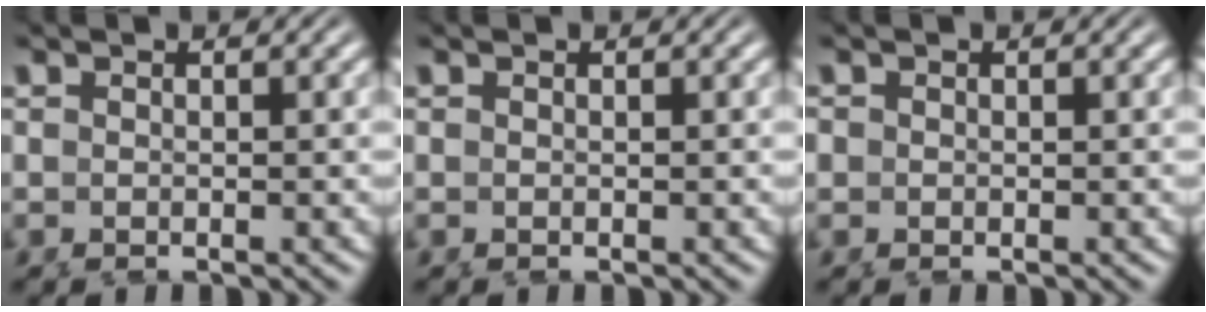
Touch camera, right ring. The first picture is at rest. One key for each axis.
{"total": 0.0}
{"total": 0.8, "fx": 0.2, "fy": 0.8, "fz": 0.1, "tx": -0.004, "ty": 0.002, "tz": -0.002}